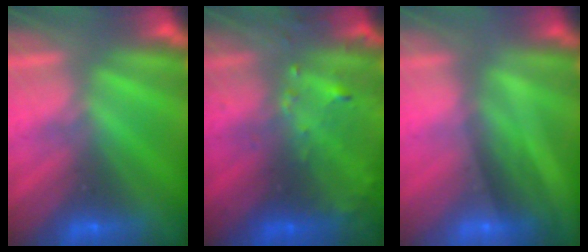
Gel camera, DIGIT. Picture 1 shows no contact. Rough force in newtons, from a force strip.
{"total": 6.3}
{"total": 2.0}